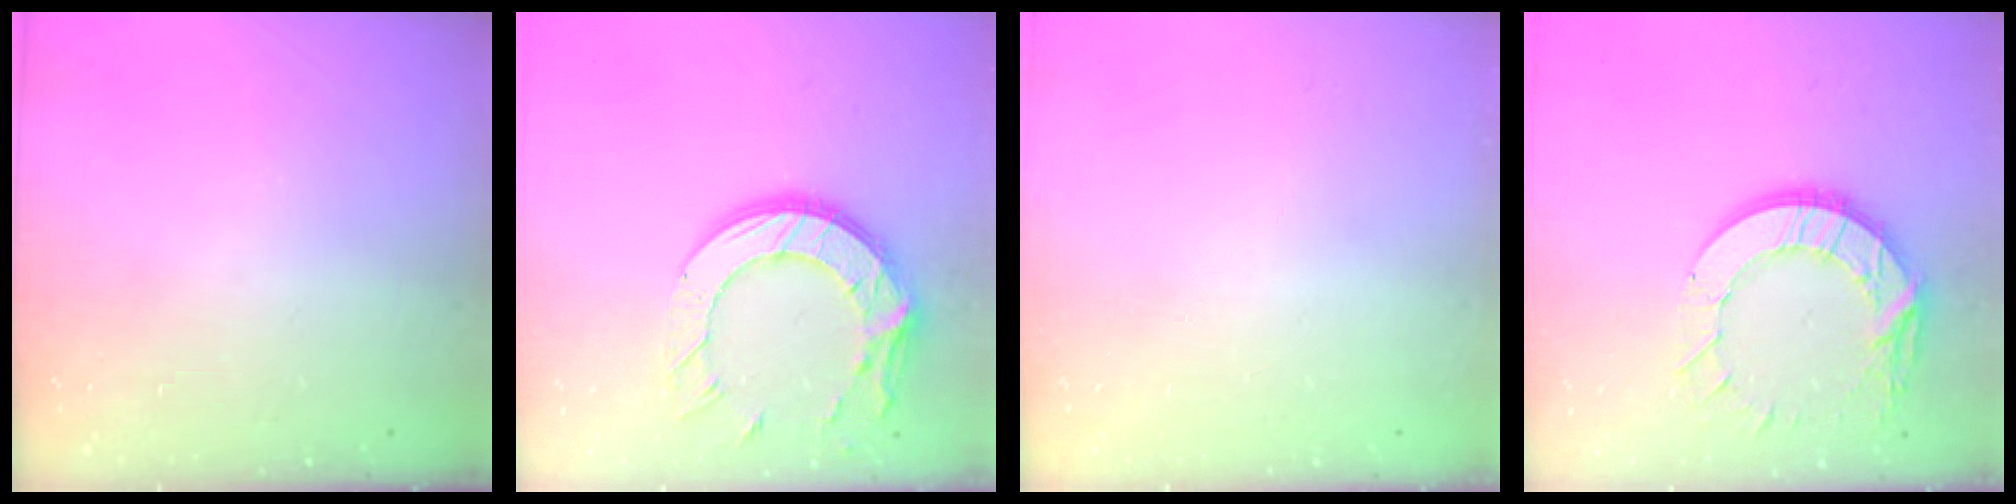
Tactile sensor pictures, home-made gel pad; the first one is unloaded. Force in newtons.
{"total": 17.3, "press": 17.2, "slide": 1.3}
{"total": 0.0}
{"total": 15.3, "press": 15.2, "slide": 1.3}